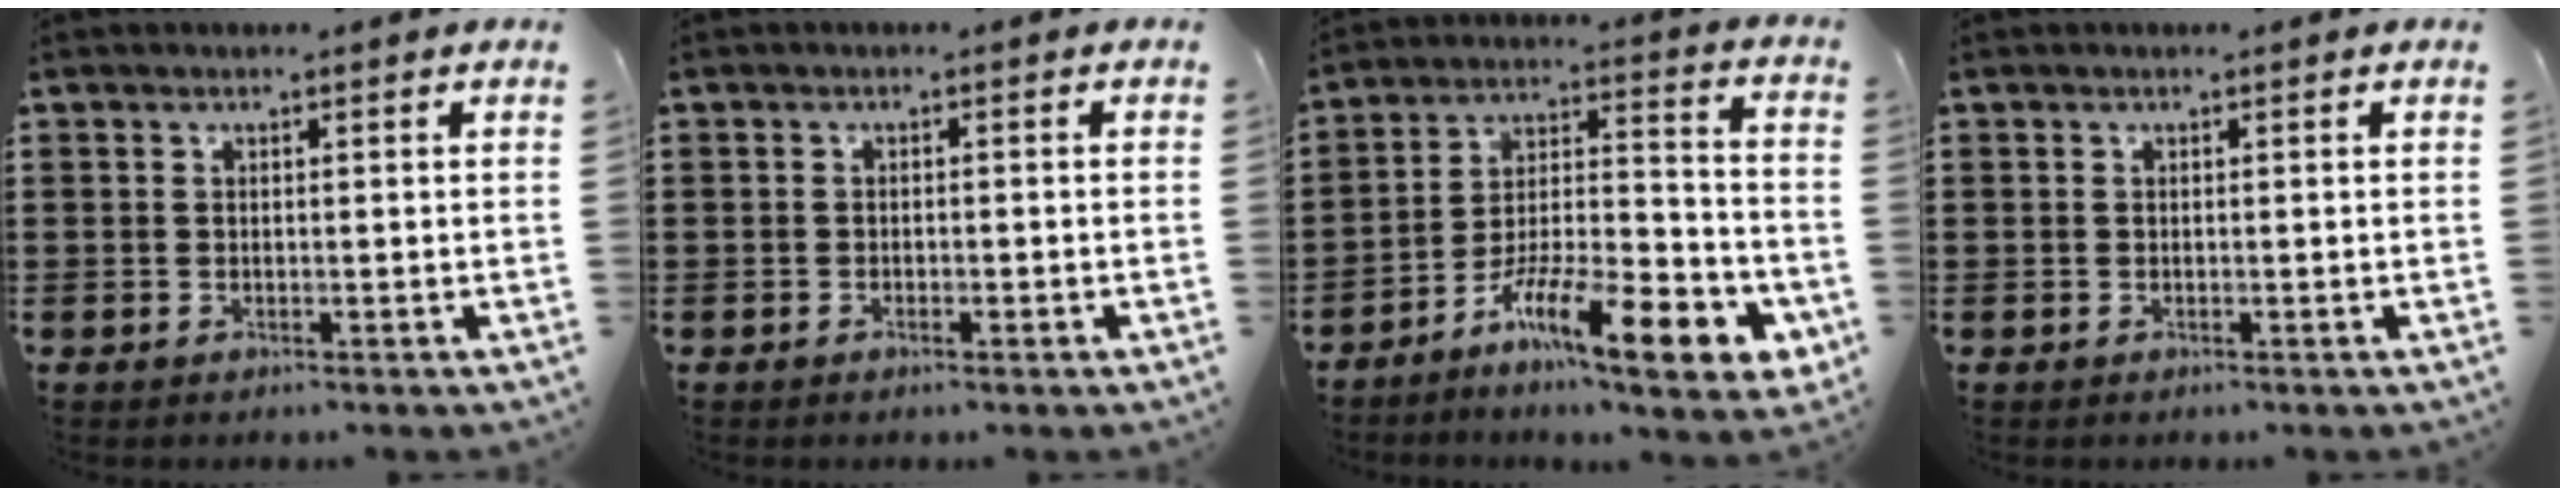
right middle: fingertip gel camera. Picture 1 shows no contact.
{"total": 0.9, "force": [-0.6, 0.2, 0.6], "torque": [-0.014, -0.004, -0.011]}
{"total": 13.8, "force": [-9.1, 3.1, 9.9], "torque": [-0.166, 0.017, -0.162]}
{"total": 0.0}